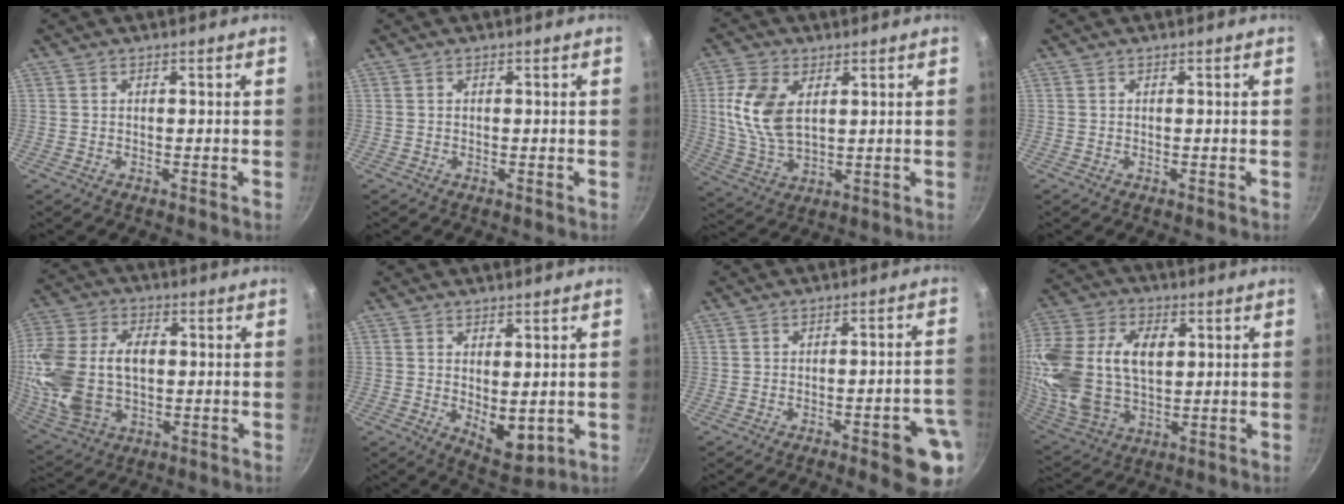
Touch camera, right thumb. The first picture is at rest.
{"total": 0.0}
{"total": 11.4, "force": [2.7, 6.6, 8.8], "torque": [-0.174, -0.014, 0.057]}
{"total": 0.0}
{"total": 18.8, "force": [0.1, 12.3, 14.2], "torque": [-0.287, 0.020, 0.008]}
{"total": 7.3, "force": [0.1, 3.9, 6.2], "torque": [-0.073, -0.023, 0.014]}
{"total": 10.6, "force": [-4.7, 2.4, 9.2], "torque": [-0.082, 0.035, -0.052]}
{"total": 23.4, "force": [3.7, 15.4, 17.3], "torque": [-0.366, 0.008, 0.071]}